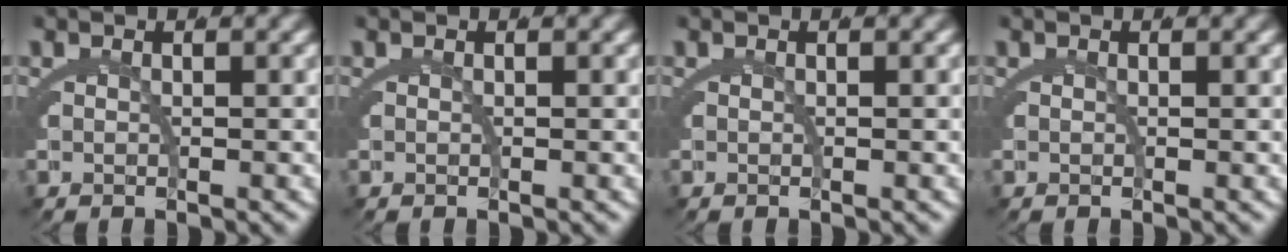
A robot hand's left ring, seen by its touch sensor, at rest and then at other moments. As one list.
[{"total": 0.0}, {"total": 0.0}, {"total": 0.0}]